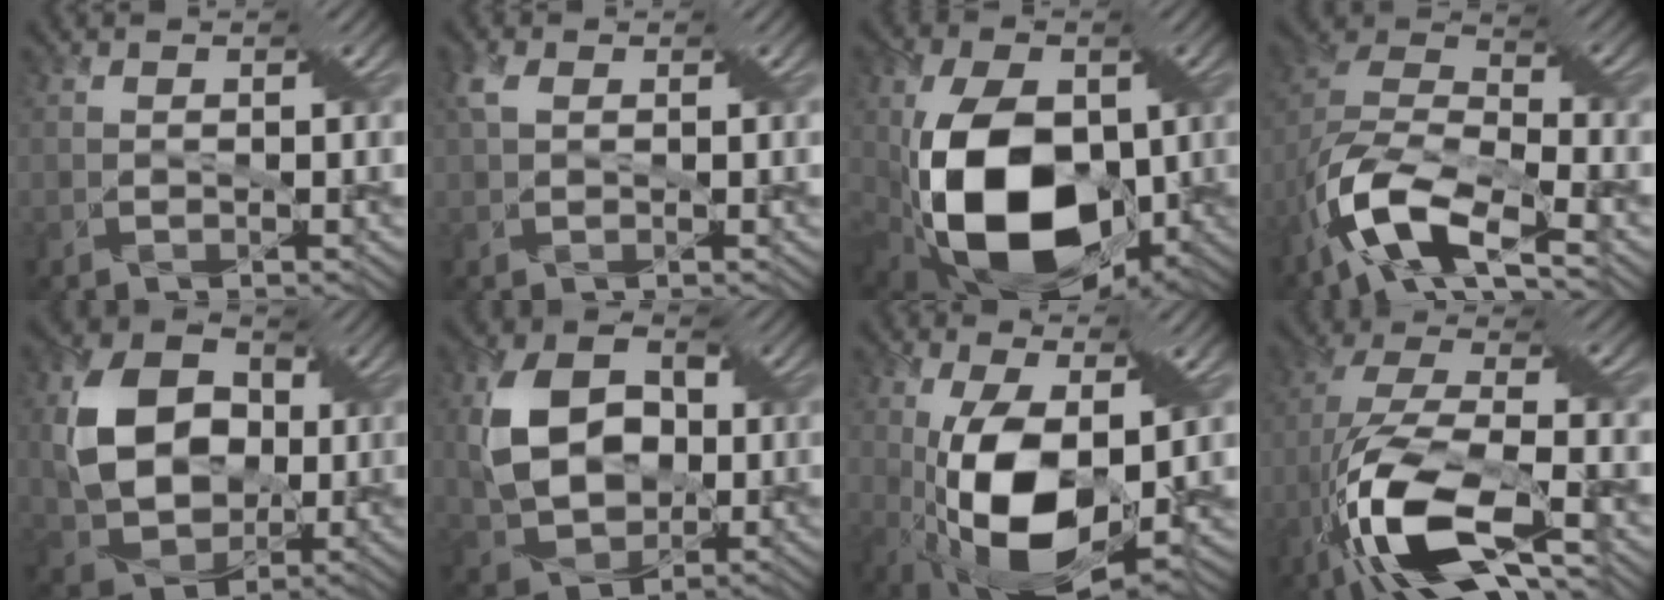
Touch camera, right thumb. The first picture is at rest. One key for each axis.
{"total": 3.5, "fx": 1.1, "fy": 2.0, "fz": 2.6, "tx": -0.071, "ty": 0.003, "tz": 0.014}
{"total": 16.9, "fx": -1.6, "fy": 10.9, "fz": 12.9, "tx": -0.264, "ty": -0.036, "tz": -0.022}
{"total": 12.4, "fx": -7.1, "fy": 4.4, "fz": 9.2, "tx": -0.205, "ty": -0.010, "tz": -0.147}
{"total": 11.5, "fx": 1.4, "fy": 8.4, "fz": 7.7, "tx": -0.173, "ty": -0.002, "tz": 0.030}
{"total": 10.4, "fx": 1.1, "fy": 7.2, "fz": 7.4, "tx": -0.168, "ty": 0.005, "tz": 0.026}
{"total": 13.5, "fx": -0.7, "fy": 6.2, "fz": 11.9, "tx": -0.251, "ty": -0.021, "tz": -0.012}
{"total": 14.4, "fx": -6.8, "fy": 4.2, "fz": 12.0, "tx": -0.270, "ty": -0.004, "tz": -0.133}